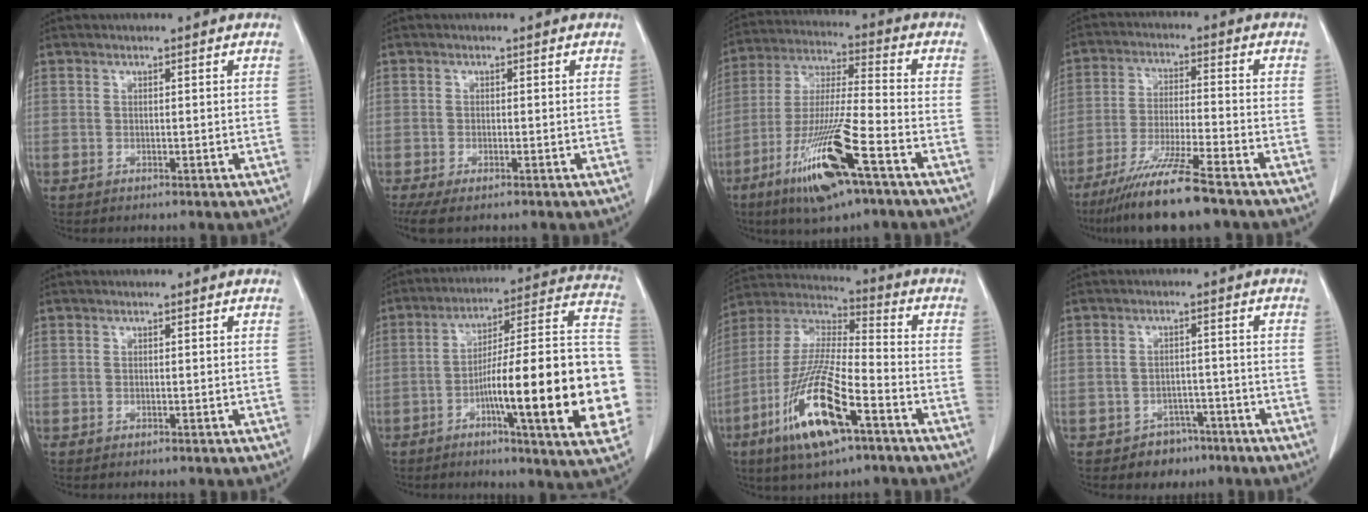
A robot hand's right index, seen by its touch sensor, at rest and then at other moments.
{"total": 5.1, "force": [-3.5, 1.6, 3.3], "torque": [-0.063, -0.017, -0.058]}
{"total": 16.2, "force": [-8.4, 1.5, 13.8], "torque": [-0.285, -0.032, -0.151]}
{"total": 11.9, "force": [-8.9, 0.1, 7.9], "torque": [-0.144, -0.036, -0.157]}
{"total": 0.0}
{"total": 25.7, "force": [-5.8, 2.3, 25.0], "torque": [-0.275, 0.013, -0.087]}
{"total": 17.4, "force": [-8.2, 3.3, 15.0], "torque": [-0.322, -0.026, -0.149]}
{"total": 6.0, "force": [-4.2, 4.3, 0.5], "torque": [0.008, 0.019, -0.056]}